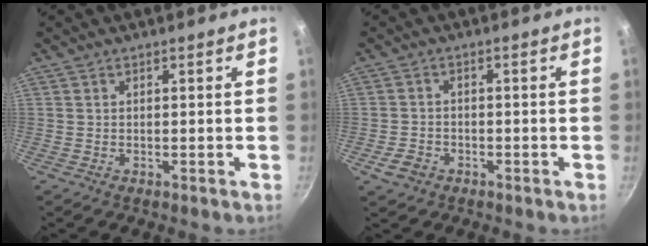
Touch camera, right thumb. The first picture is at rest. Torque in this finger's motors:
{"motor_torque": [-0.15, 0.10, -0.30, 0.16, -0.01]}